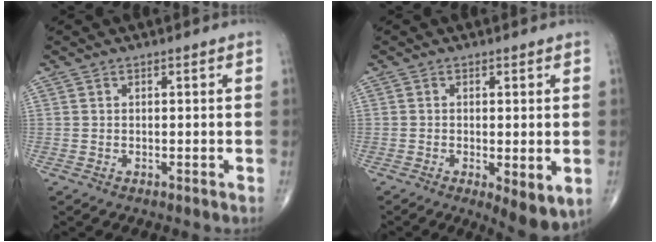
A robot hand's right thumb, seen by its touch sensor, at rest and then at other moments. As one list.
[{"total": 6.4, "force": [-1.5, 1.9, 6.0], "torque": [-0.085, -0.021, -0.020]}]